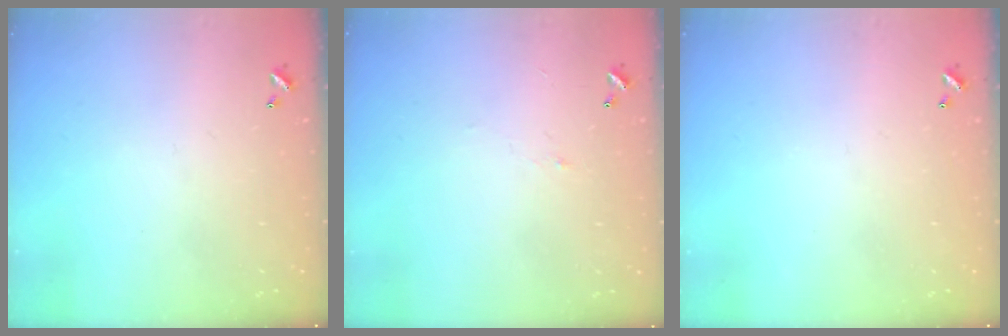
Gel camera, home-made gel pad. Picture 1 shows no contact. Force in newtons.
{"total": 0.8, "press": 0.6, "slide": 0.6}
{"total": 0.0}